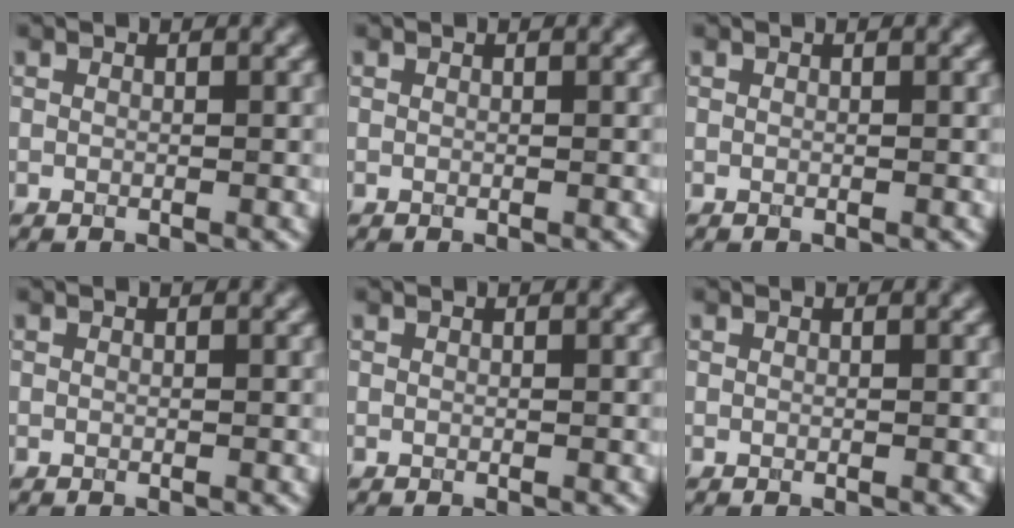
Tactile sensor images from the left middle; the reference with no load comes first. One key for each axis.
{"total": 0.0}
{"total": 0.0}
{"total": 0.0}
{"total": 0.0}
{"total": 0.0}